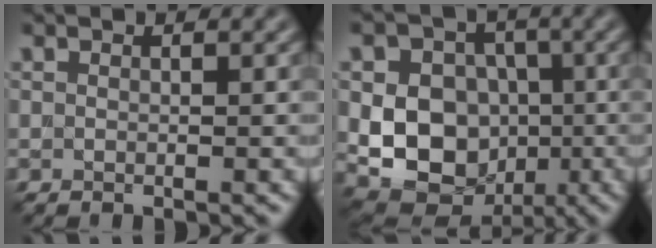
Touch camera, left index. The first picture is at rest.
{"total": 11.1, "force": [-1.2, 9.2, 6.2], "torque": [-0.093, -0.003, -0.041]}